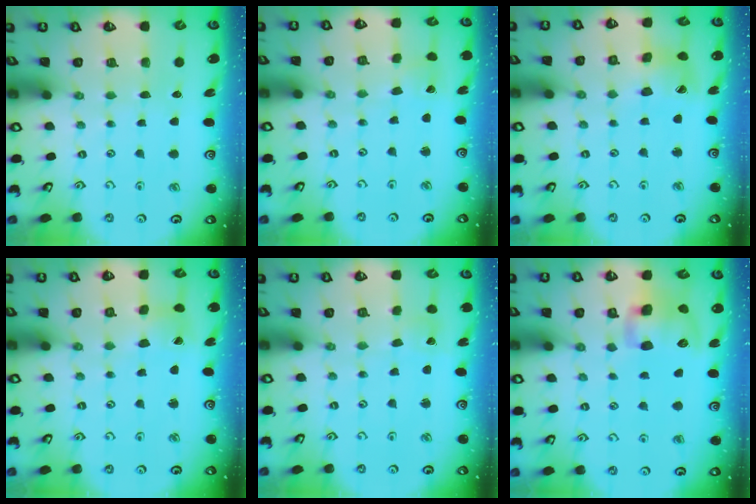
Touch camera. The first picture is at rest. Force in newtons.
{"total": 2.2, "press": 2.2, "slide": 0.1}
{"total": 9.1, "press": 9.1, "slide": 1.1}
{"total": 2.0, "press": 2.0, "slide": 0.4}
{"total": 1.5, "press": 1.5, "slide": 0.2}
{"total": 13.1, "press": 12.9, "slide": 2.0}